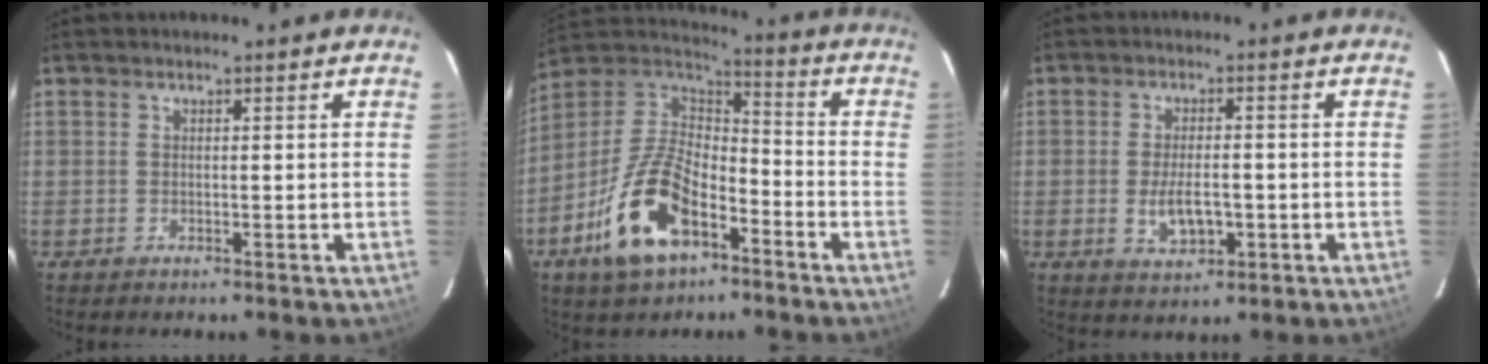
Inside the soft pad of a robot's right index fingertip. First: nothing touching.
{"total": 19.0, "force": [-9.1, 9.7, 13.6], "torque": [-0.290, -0.002, -0.163]}
{"total": 6.0, "force": [-1.4, 3.0, 5.0], "torque": [-0.099, -0.008, -0.016]}